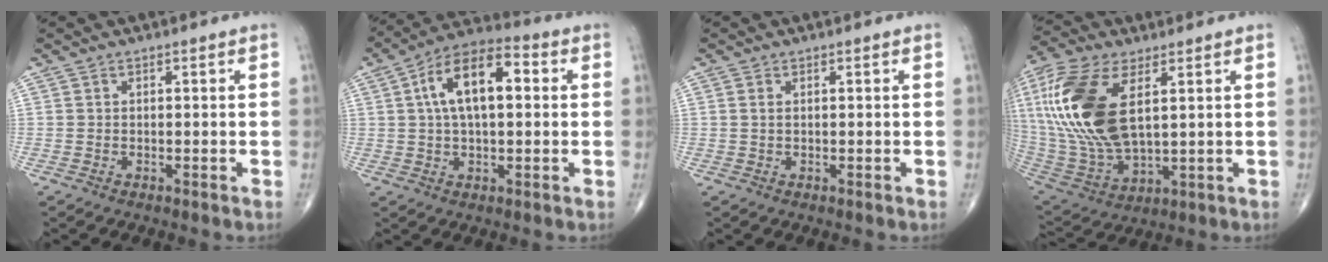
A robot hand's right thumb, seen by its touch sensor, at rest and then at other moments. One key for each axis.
{"total": 13.6, "fx": 2.6, "fy": 6.7, "fz": 11.6, "tx": -0.196, "ty": 0.025, "tz": 0.036}
{"total": 0.8, "fx": 0.2, "fy": 0.4, "fz": 0.6, "tx": -0.015, "ty": 0.001, "tz": 0.006}
{"total": 22.5, "fx": 5.5, "fy": 11.0, "fz": 18.9, "tx": -0.421, "ty": -0.024, "tz": 0.108}